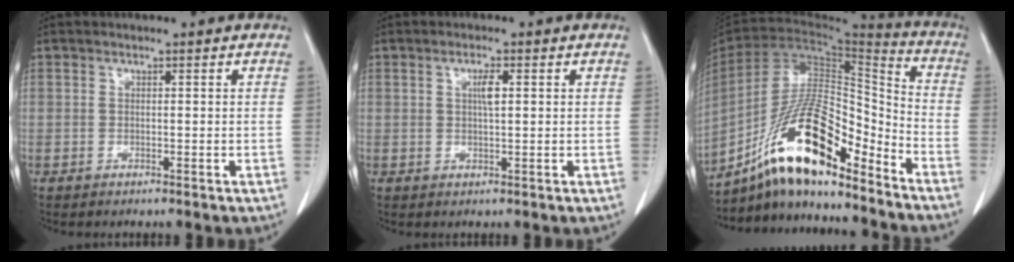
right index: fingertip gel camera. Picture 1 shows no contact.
{"total": 2.2, "force": [0.6, 0.0, 2.1], "torque": [-0.041, 0.000, 0.010]}
{"total": 17.5, "force": [-12.0, 4.3, 11.9], "torque": [-0.220, 0.023, -0.211]}